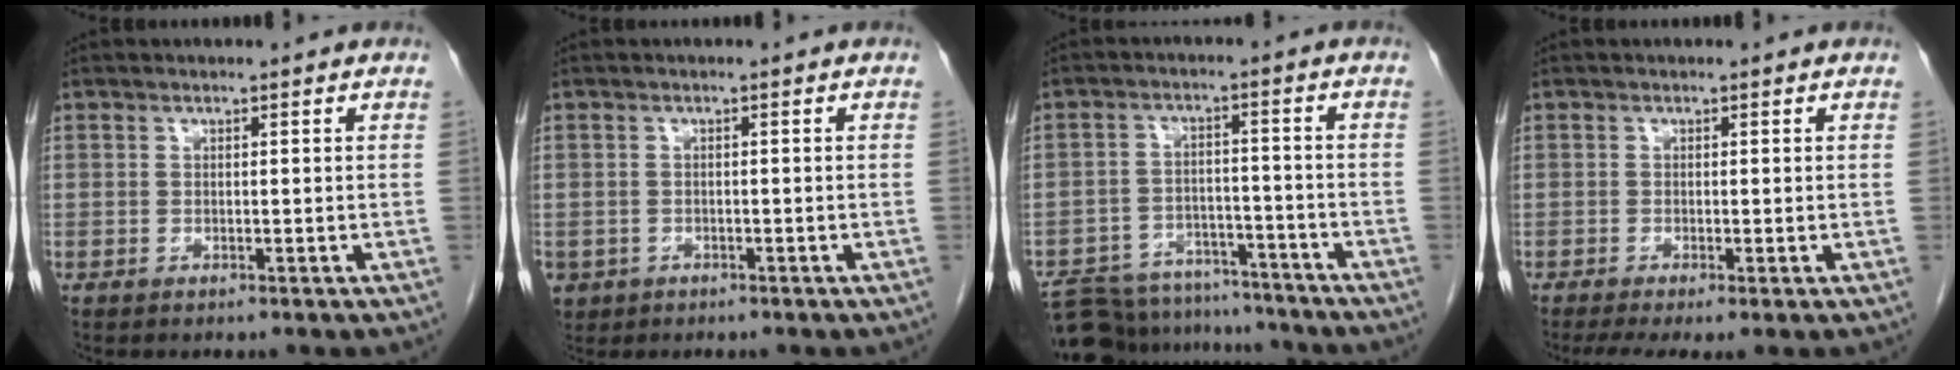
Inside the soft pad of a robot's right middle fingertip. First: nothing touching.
{"total": 3.2, "force": [-1.7, 2.7, 0.6], "torque": [-0.012, 0.001, -0.027]}
{"total": 16.7, "force": [-15.3, 5.2, 4.2], "torque": [-0.092, 0.007, -0.218]}
{"total": 4.5, "force": [-2.9, 0.8, 3.3], "torque": [-0.053, -0.015, -0.050]}